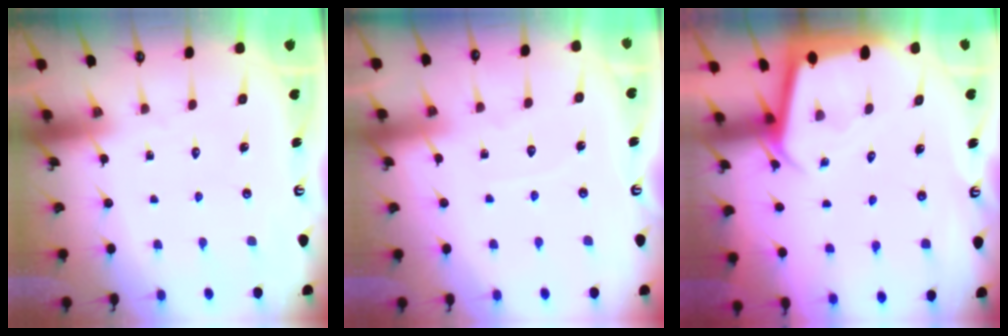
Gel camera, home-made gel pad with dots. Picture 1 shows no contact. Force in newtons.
{"total": 3.9, "press": 3.8, "slide": 0.5}
{"total": 2.2, "press": 2.2, "slide": 0.1}